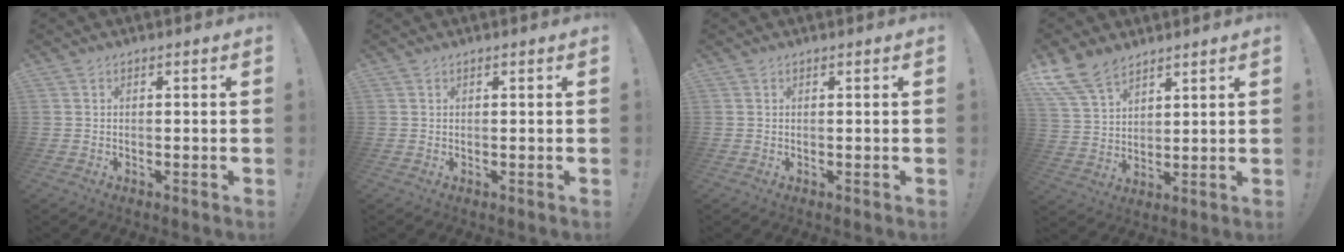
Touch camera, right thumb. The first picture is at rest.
{"total": 0.0}
{"total": 0.0}
{"total": 11.3, "force": [8.3, 6.0, 4.8], "torque": [-0.096, -0.042, 0.164]}